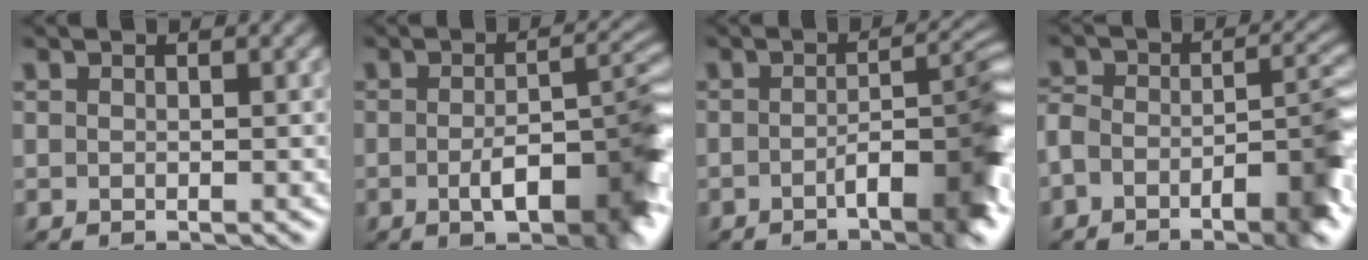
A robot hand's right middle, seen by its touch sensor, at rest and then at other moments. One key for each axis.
{"total": 7.9, "fx": -2.5, "fy": 2.4, "fz": 7.1, "tx": -0.102, "ty": 0.000, "tz": -0.037}
{"total": 7.3, "fx": -2.9, "fy": 1.8, "fz": 6.5, "tx": -0.080, "ty": 0.009, "tz": -0.045}
{"total": 7.9, "fx": -4.7, "fy": 3.1, "fz": 5.5, "tx": -0.078, "ty": -0.001, "tz": -0.085}